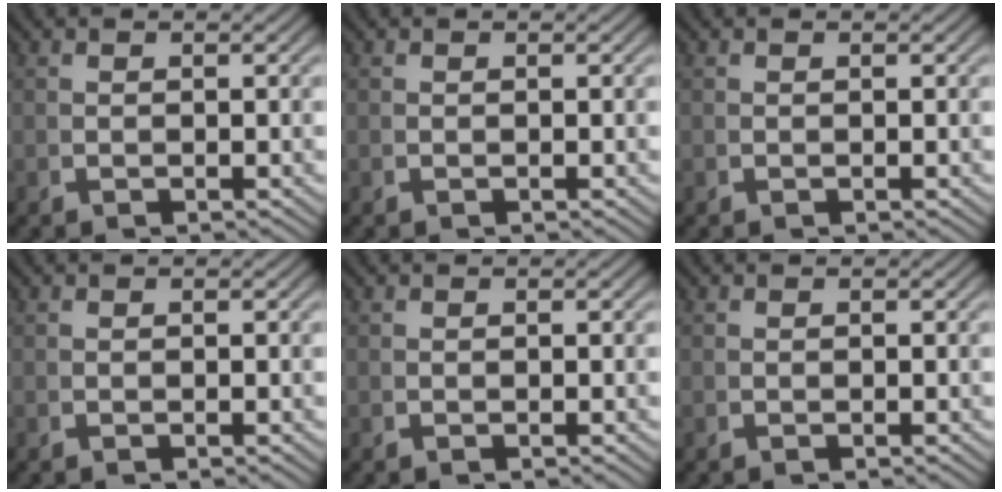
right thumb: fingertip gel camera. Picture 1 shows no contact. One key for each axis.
{"total": 0.0}
{"total": 0.0}
{"total": 0.0}
{"total": 0.0}
{"total": 0.0}